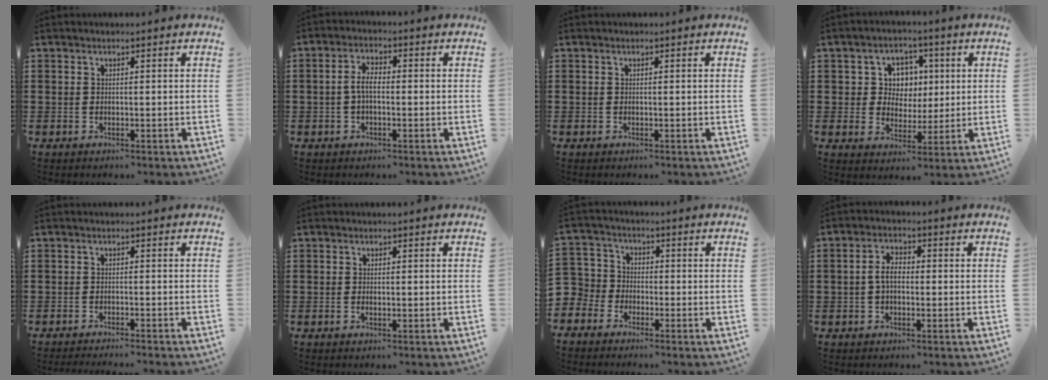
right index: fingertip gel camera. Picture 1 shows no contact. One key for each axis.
{"total": 3.6, "fx": -0.5, "fy": 1.6, "fz": 3.2, "tx": -0.075, "ty": 0.001, "tz": -0.016}
{"total": 0.0}
{"total": 6.1, "fx": 1.5, "fy": 5.5, "fz": 2.2, "tx": -0.054, "ty": 0.014, "tz": 0.020}
{"total": 1.6, "fx": -1.6, "fy": -0.3, "fz": 0.1, "tx": -0.003, "ty": 0.002, "tz": -0.031}
{"total": 1.0, "fx": -0.2, "fy": 0.4, "fz": 0.9, "tx": -0.017, "ty": -0.004, "tz": -0.003}
{"total": 4.1, "fx": -2.6, "fy": 3.2, "fz": 0.0, "tx": -0.040, "ty": -0.004, "tz": -0.066}
{"total": 3.7, "fx": -0.5, "fy": 2.0, "fz": 3.1, "tx": -0.073, "ty": 0.001, "tz": -0.014}